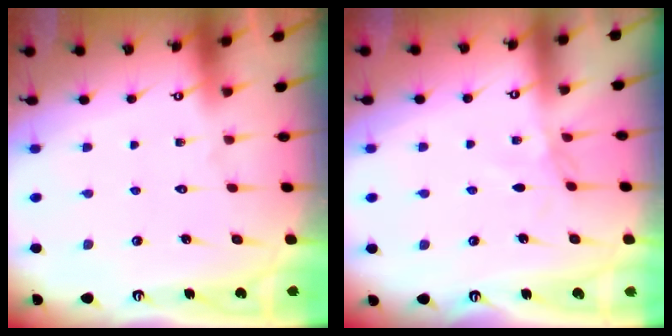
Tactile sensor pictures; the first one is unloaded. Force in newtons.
{"total": 2.2, "press": 2.2, "slide": 0.3}